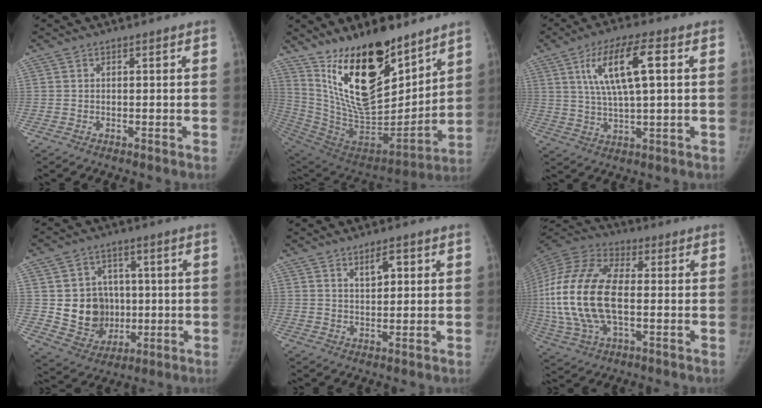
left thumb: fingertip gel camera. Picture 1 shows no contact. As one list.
[{"total": 26.4, "force": [15.9, 11.6, 17.7], "torque": [-0.260, -0.096, 0.286]}, {"total": 12.1, "force": [3.5, 3.3, 11.1], "torque": [-0.212, 0.006, 0.063]}, {"total": 12.0, "force": [0.0, 10.7, 5.4], "torque": [-0.043, 0.002, 0.021]}, {"total": 3.3, "force": [1.5, 1.5, 2.5], "torque": [-0.032, -0.007, 0.026]}, {"total": 22.8, "force": [-1.4, 12.2, 19.2], "torque": [-0.431, 0.009, -0.025]}]